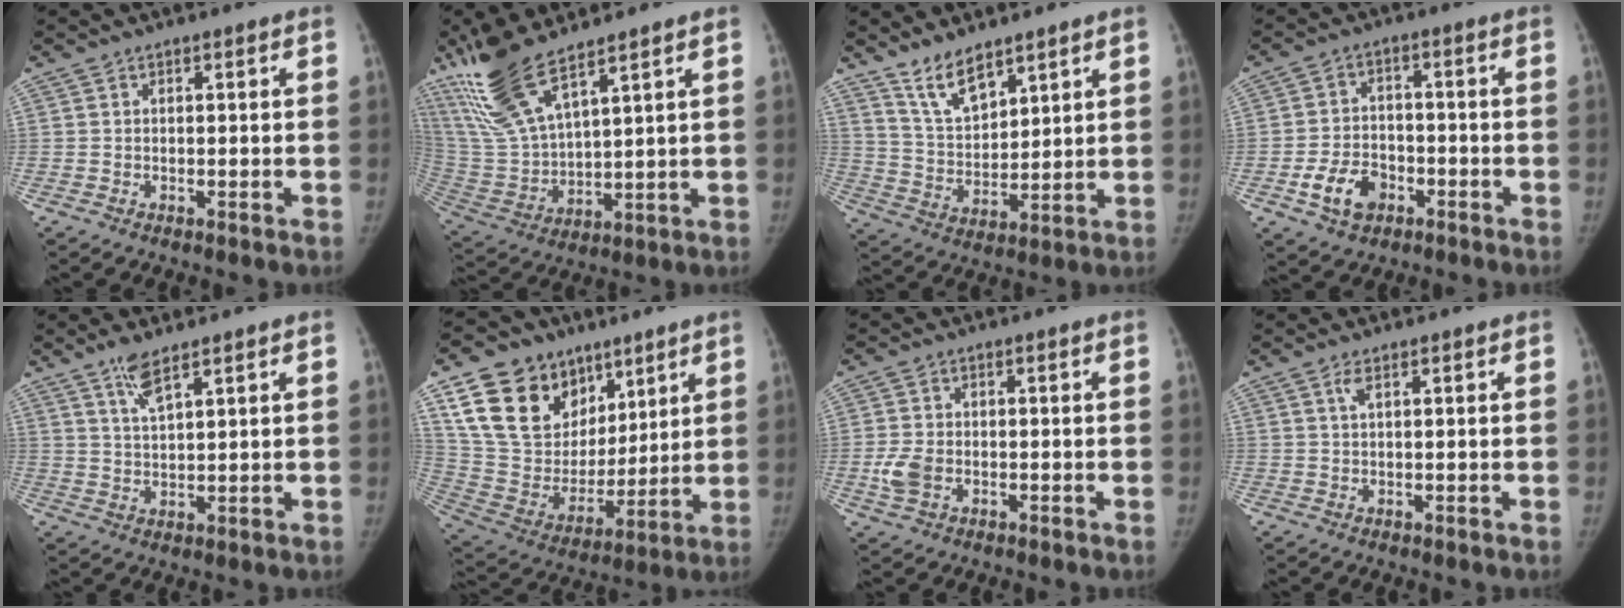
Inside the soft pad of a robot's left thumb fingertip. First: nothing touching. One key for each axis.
{"total": 15.3, "fx": 10.7, "fy": 4.2, "fz": 10.1, "tx": -0.208, "ty": -0.045, "tz": 0.228}
{"total": 8.6, "fx": 6.6, "fy": 3.5, "fz": 4.3, "tx": -0.059, "ty": -0.048, "tz": 0.137}
{"total": 8.2, "fx": -3.8, "fy": 5.7, "fz": 4.5, "tx": -0.066, "ty": 0.022, "tz": -0.062}
{"total": 4.2, "fx": 3.0, "fy": 0.9, "fz": 2.8, "tx": -0.053, "ty": -0.018, "tz": 0.062}
{"total": 22.5, "fx": 11.7, "fy": 16.2, "fz": 10.4, "tx": -0.156, "ty": -0.025, "tz": 0.226}
{"total": 4.5, "fx": -1.3, "fy": 3.1, "fz": 3.0, "tx": -0.068, "ty": 0.004, "tz": -0.024}
{"total": 1.1, "fx": 0.5, "fy": 0.3, "fz": 1.0, "tx": -0.025, "ty": 0.005, "tz": 0.010}